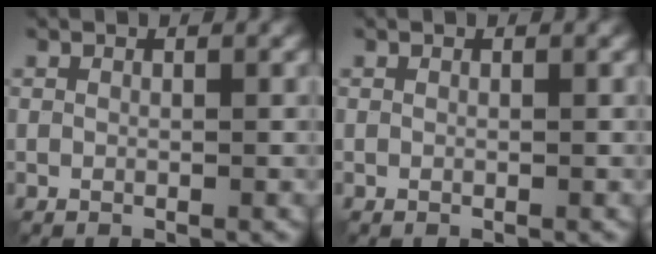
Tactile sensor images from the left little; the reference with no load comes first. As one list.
[{"total": 0.0}]